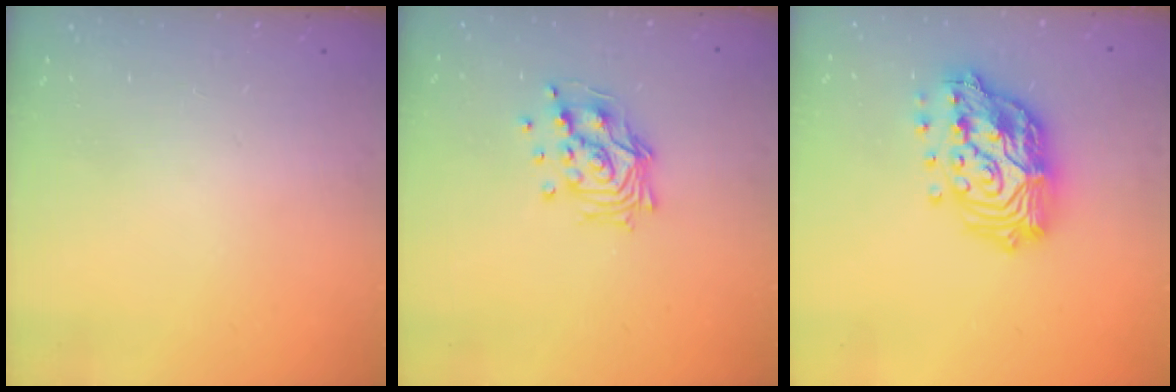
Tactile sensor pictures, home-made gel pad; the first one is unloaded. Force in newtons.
{"total": 12.5, "press": 12.4, "slide": 1.5}
{"total": 20.2, "press": 20.1, "slide": 2.1}